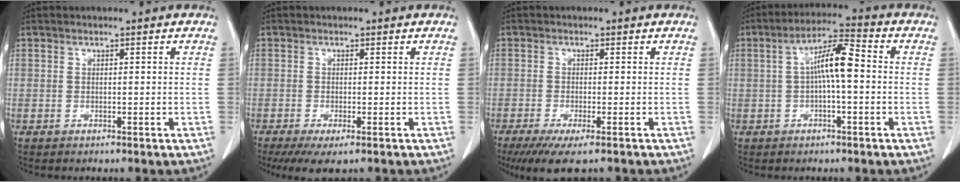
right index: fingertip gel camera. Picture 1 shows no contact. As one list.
[{"total": 5.0, "force": [-3.3, 1.2, 3.6], "torque": [-0.055, -0.013, -0.049]}, {"total": 7.7, "force": [-5.7, 1.3, 5.0], "torque": [-0.070, -0.017, -0.088]}, {"total": 7.1, "force": [0.1, 1.4, 7.0], "torque": [-0.130, 0.023, -0.003]}]